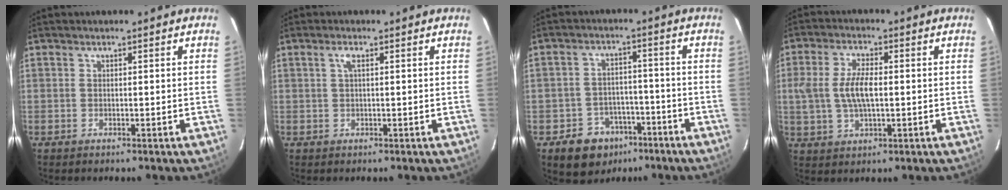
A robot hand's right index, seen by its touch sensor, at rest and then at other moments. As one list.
[{"total": 1.4, "force": [0.4, 0.1, 1.3], "torque": [-0.026, 0.005, 0.005]}, {"total": 9.4, "force": [-5.7, 7.1, 2.3], "torque": [-0.056, 0.029, -0.067]}, {"total": 7.7, "force": [-0.1, 3.4, 6.9], "torque": [-0.140, 0.005, 0.002]}]